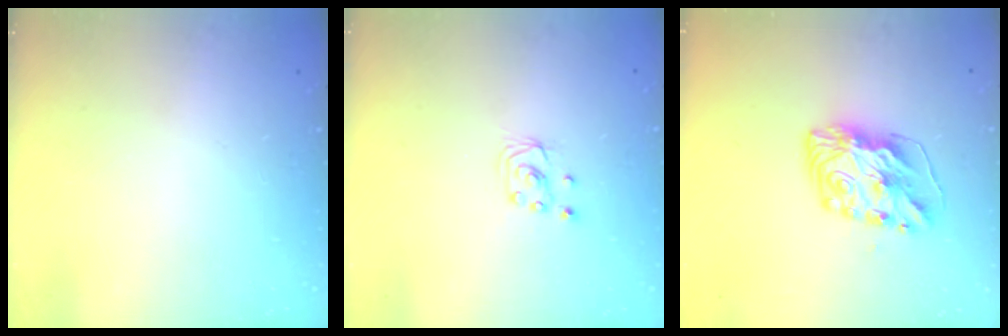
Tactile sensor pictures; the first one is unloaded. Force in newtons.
{"total": 3.2, "press": 3.2, "slide": 0.2}
{"total": 10.9, "press": 10.9, "slide": 0.5}